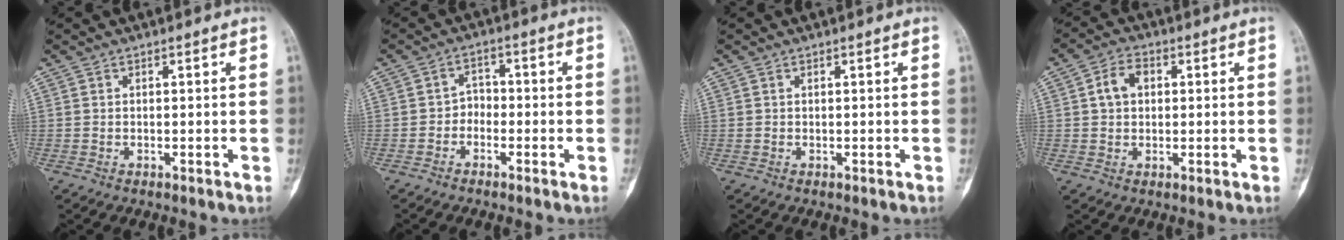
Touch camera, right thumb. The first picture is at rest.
{"total": 2.9, "force": [-1.4, 2.2, 1.2], "torque": [0.004, 0.019, -0.036]}
{"total": 0.0}
{"total": 5.2, "force": [0.9, 3.9, 3.4], "torque": [-0.054, 0.011, 0.013]}